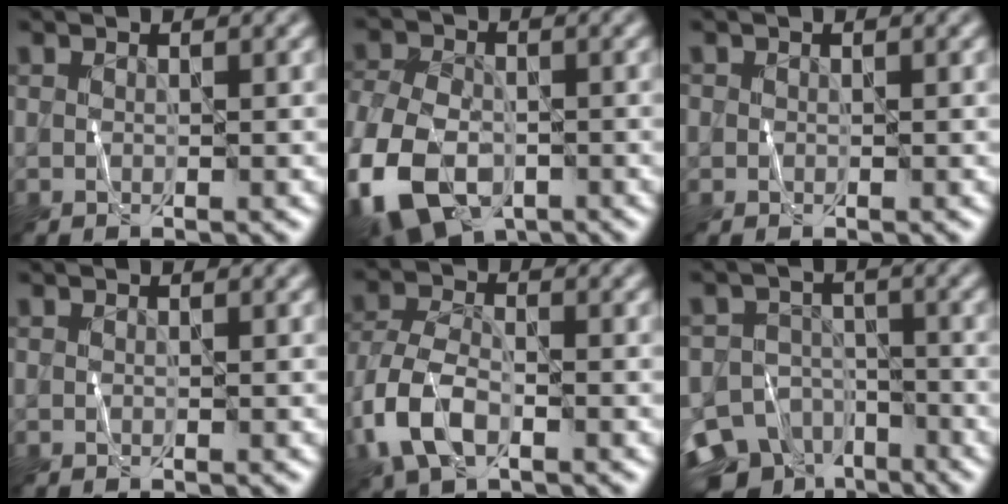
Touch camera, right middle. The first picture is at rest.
{"total": 12.3, "force": [-6.1, 7.3, 7.9], "torque": [-0.176, -0.033, -0.113]}
{"total": 0.6, "force": [0.0, 0.6, -0.1], "torque": [0.005, -0.002, -0.005]}
{"total": 0.0}
{"total": 6.6, "force": [-2.9, 3.6, 4.7], "torque": [-0.114, -0.001, -0.070]}
{"total": 10.3, "force": [-7.1, 6.6, 3.3], "torque": [-0.048, -0.010, -0.115]}